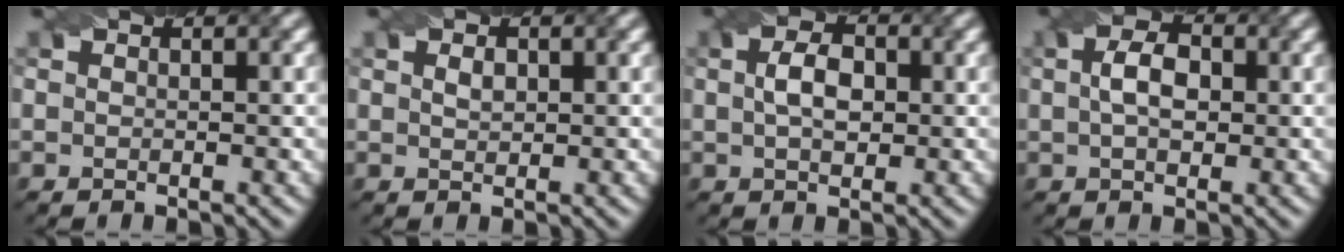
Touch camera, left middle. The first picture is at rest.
{"total": 1.1, "force": [0.4, 0.7, 0.8], "torque": [-0.015, 0.001, 0.011]}
{"total": 3.4, "force": [0.4, 2.0, 2.7], "torque": [-0.055, 0.005, 0.004]}
{"total": 3.6, "force": [0.4, 2.2, 2.8], "torque": [-0.054, 0.007, 0.003]}